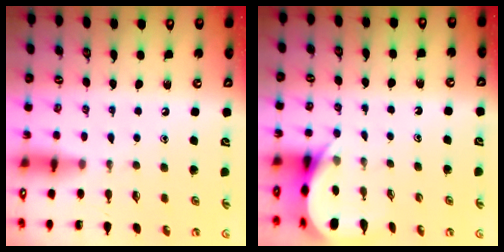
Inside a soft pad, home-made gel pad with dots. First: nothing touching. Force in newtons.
{"total": 5.3, "press": 5.3, "slide": 0.4}